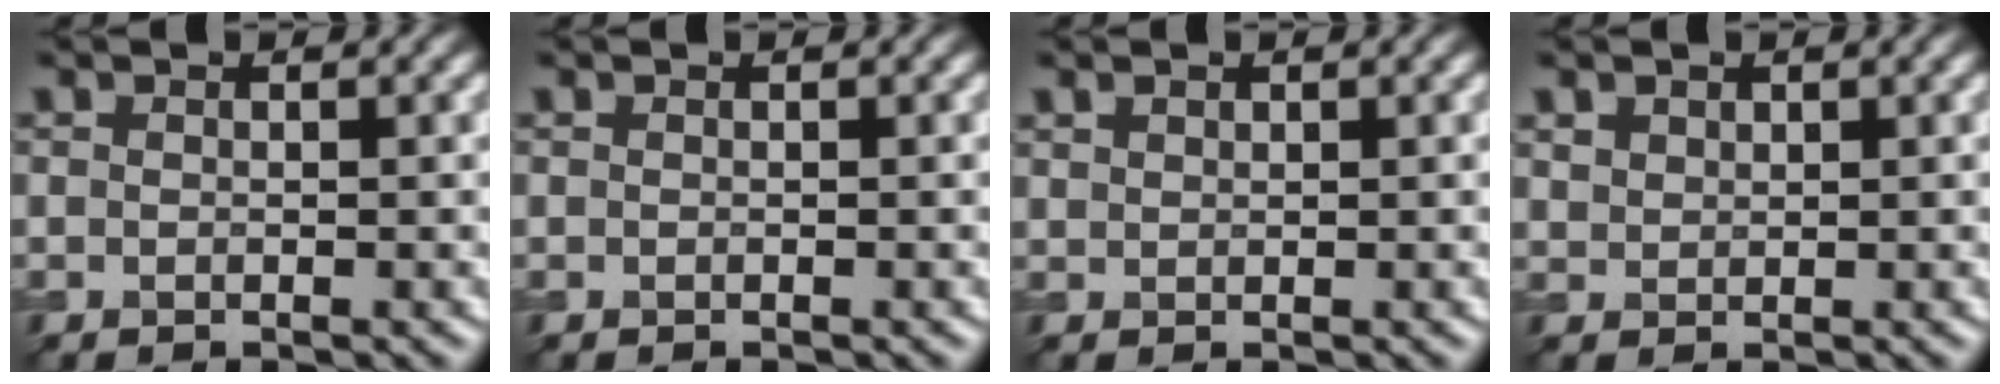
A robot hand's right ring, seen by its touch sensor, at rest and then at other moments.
{"total": 0.0}
{"total": 0.7, "force": [0.5, 0.4, 0.2], "torque": [-0.006, -0.001, 0.014]}
{"total": 1.2, "force": [0.8, 0.8, 0.3], "torque": [-0.006, -0.002, 0.018]}